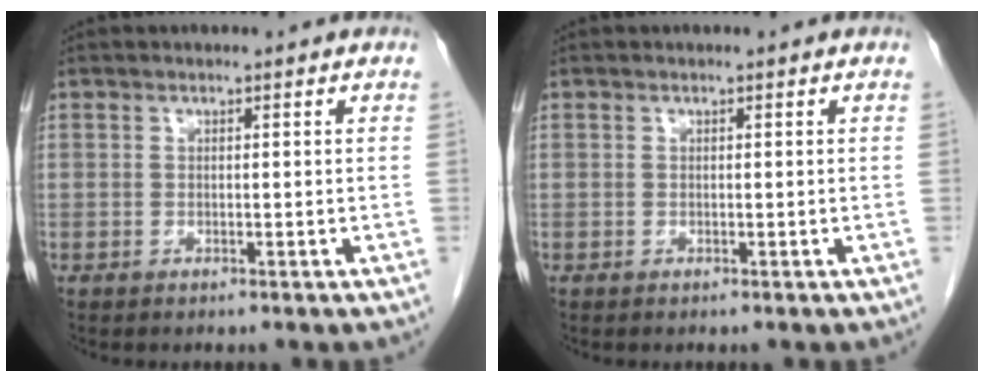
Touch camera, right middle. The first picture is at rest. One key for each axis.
{"total": 0.0}